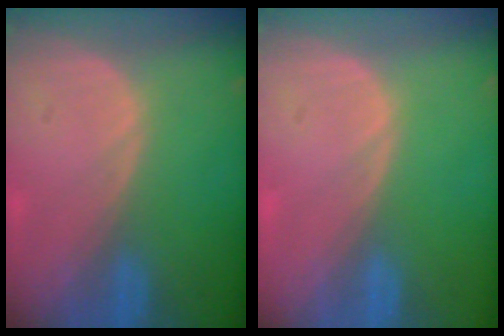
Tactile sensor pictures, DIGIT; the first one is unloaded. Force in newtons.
{"total": 0.0}